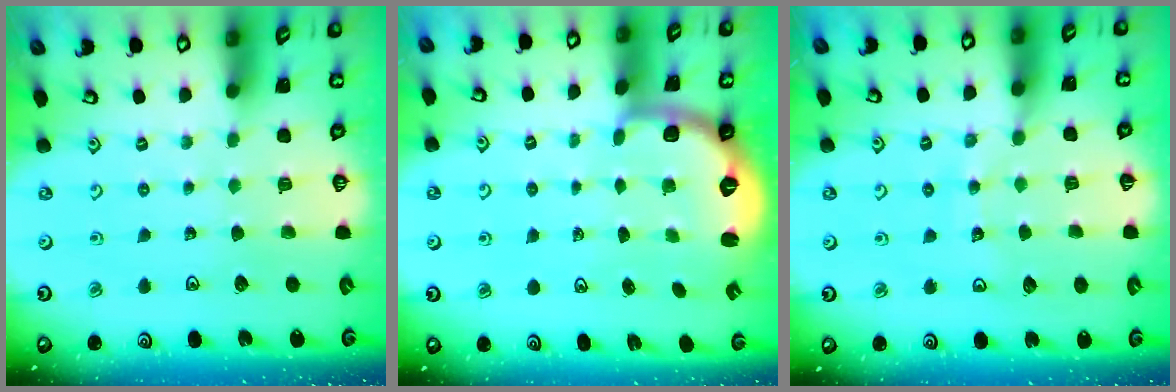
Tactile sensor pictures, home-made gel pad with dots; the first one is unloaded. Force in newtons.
{"total": 2.7, "press": 1.6, "slide": 2.1}
{"total": 9.9, "press": 9.8, "slide": 1.2}